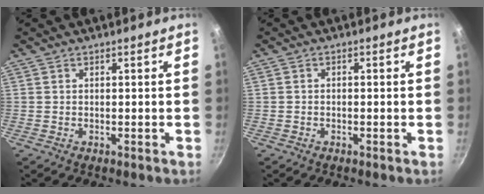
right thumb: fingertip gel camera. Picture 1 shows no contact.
{"total": 0.6, "force": [-0.4, 0.3, 0.4], "torque": [-0.012, 0.007, -0.008]}